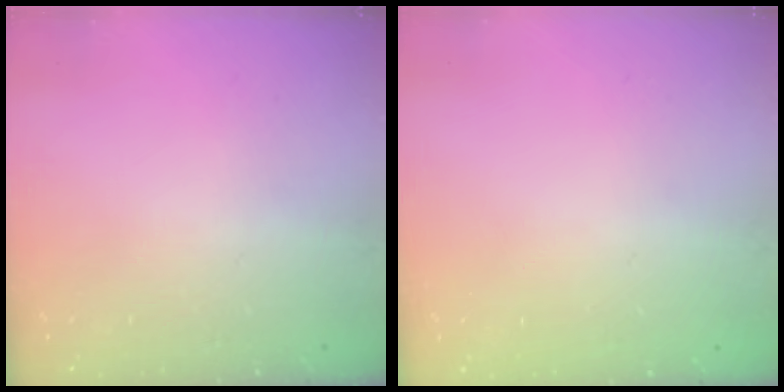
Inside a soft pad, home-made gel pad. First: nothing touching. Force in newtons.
{"total": 0.0}